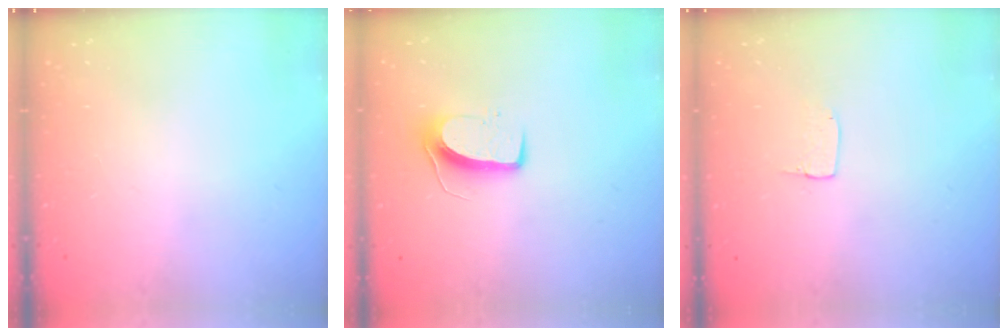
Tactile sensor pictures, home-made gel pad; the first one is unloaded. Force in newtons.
{"total": 9.3, "press": 9.3, "slide": 0.5}
{"total": 3.9, "press": 3.9, "slide": 0.1}